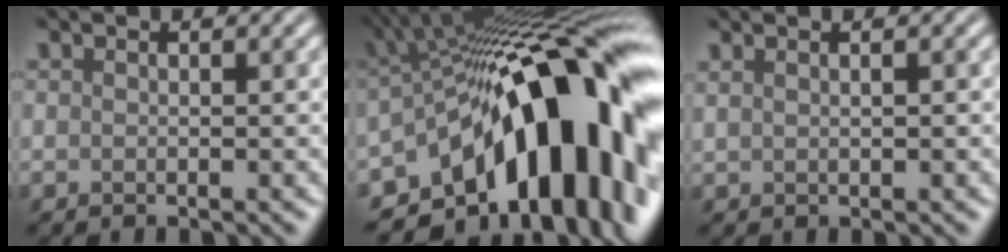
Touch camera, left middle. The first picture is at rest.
{"total": 16.9, "force": [-5.5, 7.8, 13.9], "torque": [-0.154, 0.020, -0.106]}
{"total": 2.0, "force": [1.1, 1.0, 1.4], "torque": [-0.017, 0.011, 0.004]}